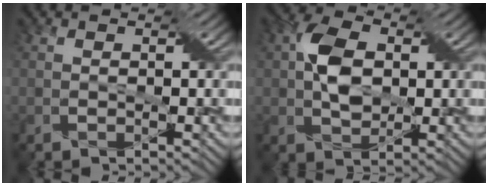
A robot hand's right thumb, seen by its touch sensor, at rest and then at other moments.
{"total": 6.2, "force": [0.7, 4.0, 4.6], "torque": [-0.094, 0.009, 0.007]}